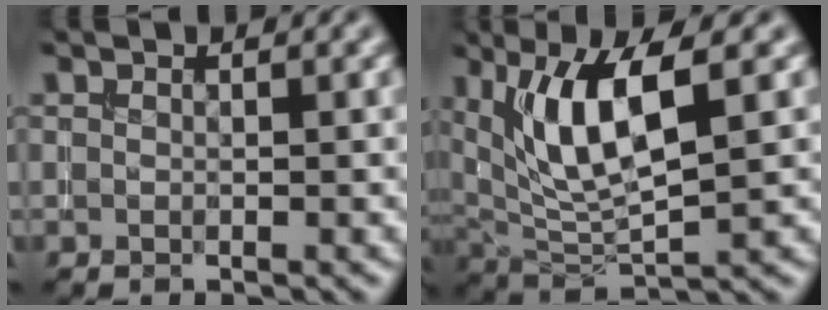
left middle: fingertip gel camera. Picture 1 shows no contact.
{"total": 7.9, "force": [2.8, 2.3, 7.0], "torque": [-0.134, -0.007, 0.055]}